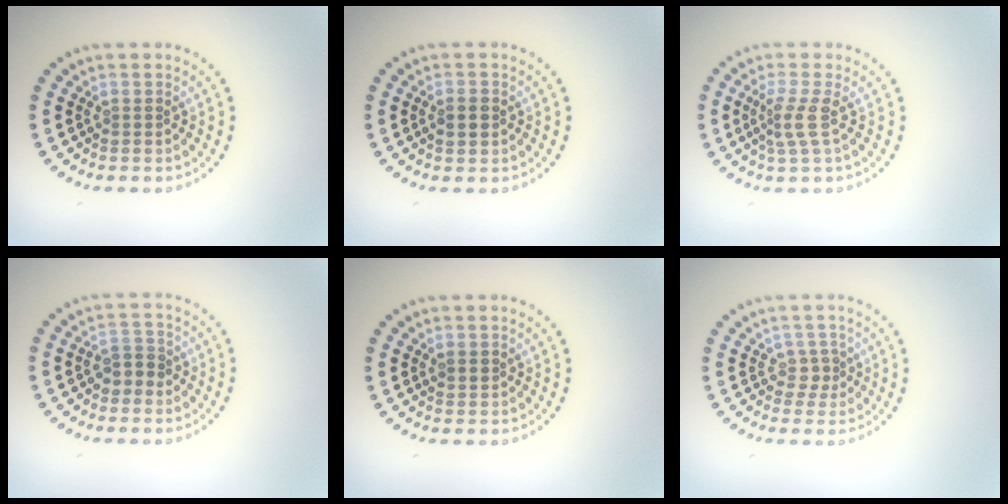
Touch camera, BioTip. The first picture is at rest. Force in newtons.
{"total": 1.6, "press": 1.6, "slide": 0.1}
{"total": 2.2, "press": 1.6, "slide": 1.5}
{"total": 2.0, "press": 1.9, "slide": 0.6}
{"total": 1.0, "press": 0.9, "slide": 0.4}
{"total": 1.4, "press": 1.0, "slide": 0.9}